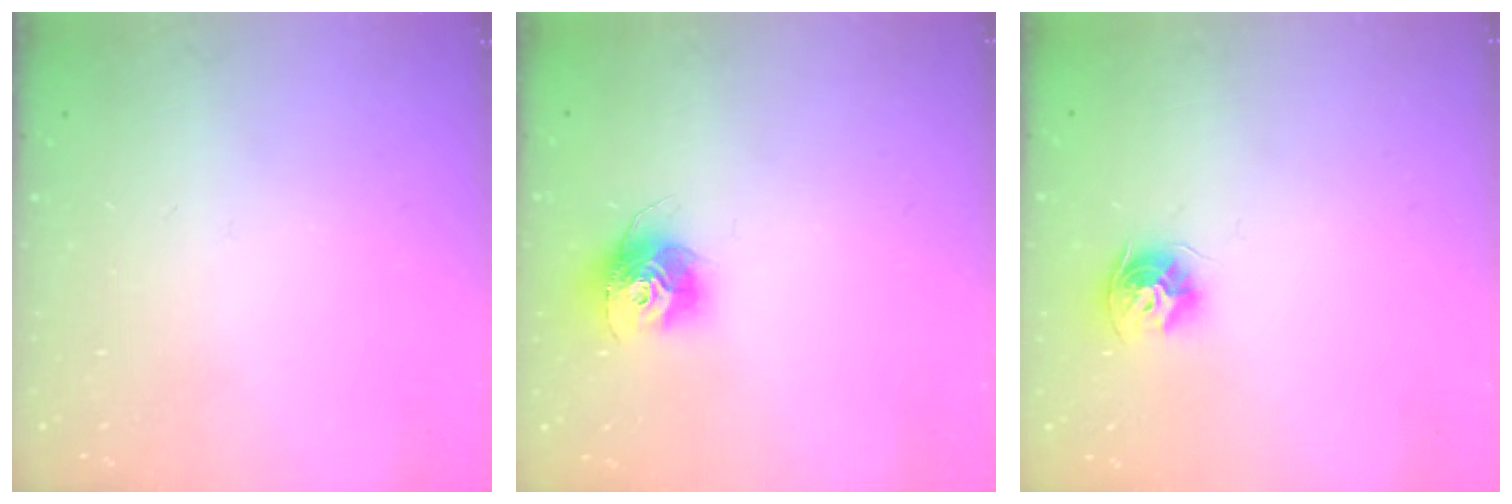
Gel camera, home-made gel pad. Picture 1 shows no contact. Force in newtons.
{"total": 12.6, "press": 12.6, "slide": 1.1}
{"total": 9.3, "press": 9.3, "slide": 1.0}